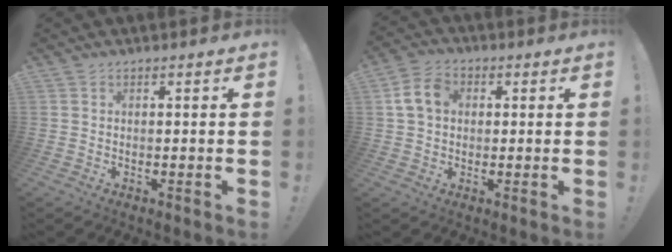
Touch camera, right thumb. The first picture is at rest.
{"total": 8.6, "force": [1.8, 6.5, 5.4], "torque": [-0.096, 0.016, 0.037]}